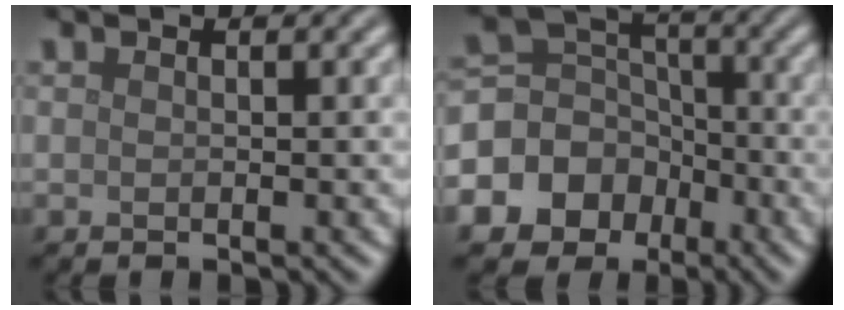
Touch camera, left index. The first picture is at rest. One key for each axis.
{"total": 10.7, "fx": -4.8, "fy": 9.2, "fz": 2.5, "tx": -0.071, "ty": -0.007, "tz": -0.100}